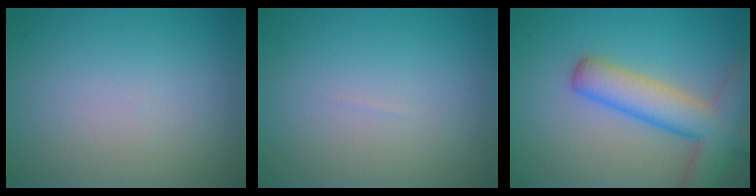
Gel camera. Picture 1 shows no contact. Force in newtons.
{"total": 0.0}
{"total": 6.9, "press": 6.9, "slide": 0.5}